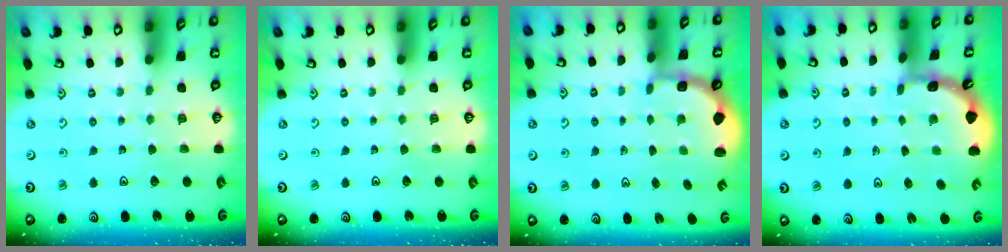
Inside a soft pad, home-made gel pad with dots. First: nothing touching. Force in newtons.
{"total": 0.0}
{"total": 2.7, "press": 2.1, "slide": 1.7}
{"total": 1.6, "press": 1.6, "slide": 0.1}